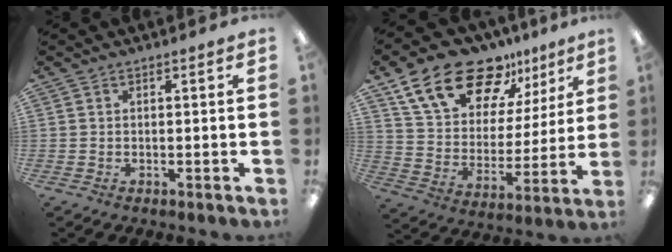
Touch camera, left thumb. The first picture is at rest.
{"total": 19.9, "force": [14.1, 10.5, 9.4], "torque": [-0.170, -0.081, 0.254]}